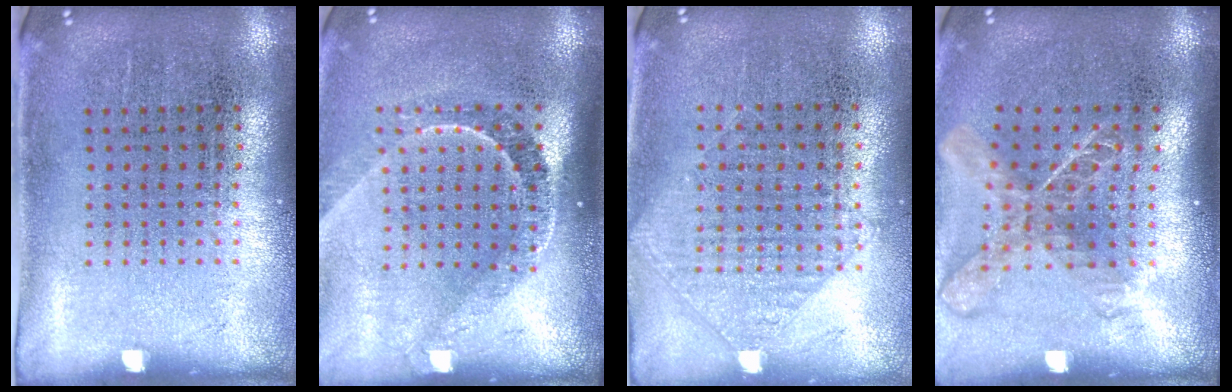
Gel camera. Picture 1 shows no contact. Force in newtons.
{"total": 2.2, "press": 1.5, "slide": 1.6}
{"total": 0.9, "press": 0.9, "slide": 0.3}
{"total": 1.8, "press": 1.4, "slide": 1.2}